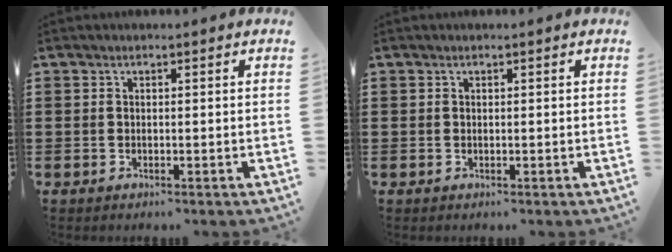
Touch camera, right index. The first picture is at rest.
{"total": 0.0}